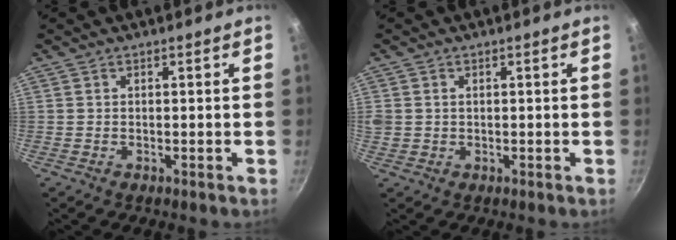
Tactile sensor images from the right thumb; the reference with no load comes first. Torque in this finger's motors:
{"motor_torque": [-0.22, -0.22, 0.43, 0.32, 0.00]}